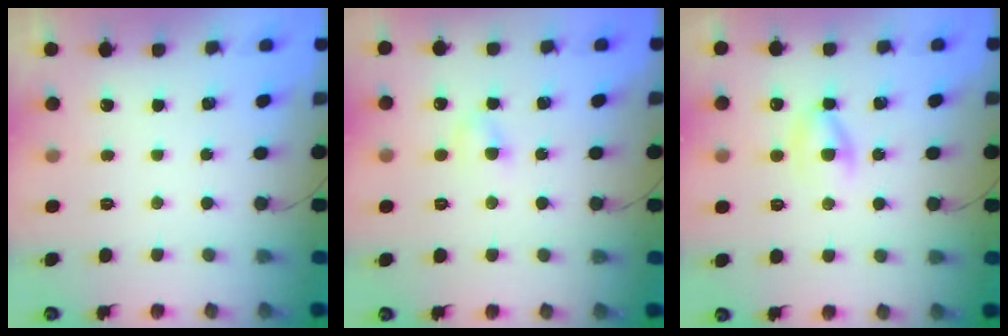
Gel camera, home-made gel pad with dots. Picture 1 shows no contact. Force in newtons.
{"total": 3.3, "press": 3.1, "slide": 1.1}
{"total": 5.6, "press": 5.4, "slide": 1.3}